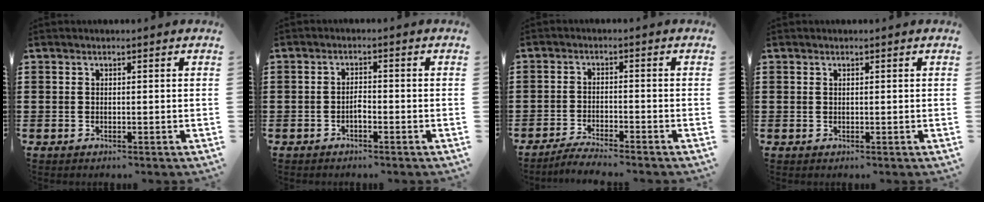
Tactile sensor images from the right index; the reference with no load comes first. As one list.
[{"total": 1.6, "force": [-1.0, 0.6, 1.1], "torque": [-0.022, 0.002, -0.019]}, {"total": 3.0, "force": [-2.9, -0.2, 0.5], "torque": [-0.009, 0.001, -0.059]}, {"total": 0.0}]